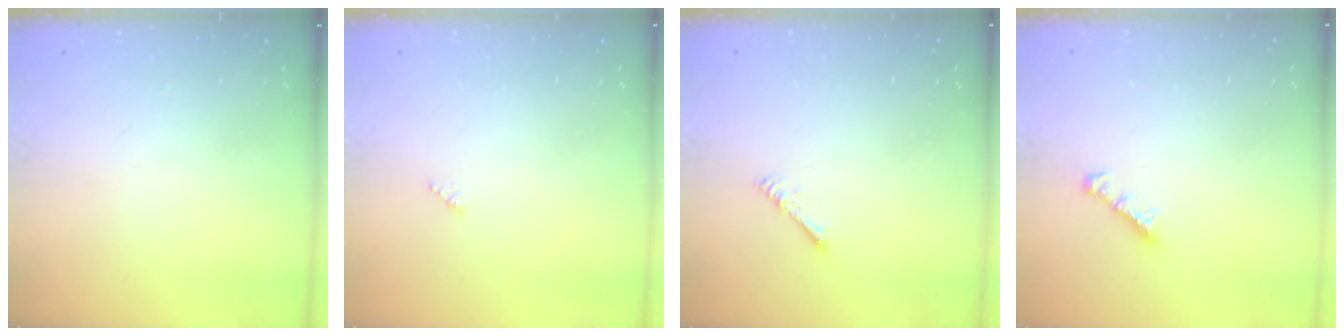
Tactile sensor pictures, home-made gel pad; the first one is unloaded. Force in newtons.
{"total": 2.5, "press": 2.5, "slide": 0.3}
{"total": 2.0, "press": 1.9, "slide": 0.4}
{"total": 3.0, "press": 3.0, "slide": 0.3}